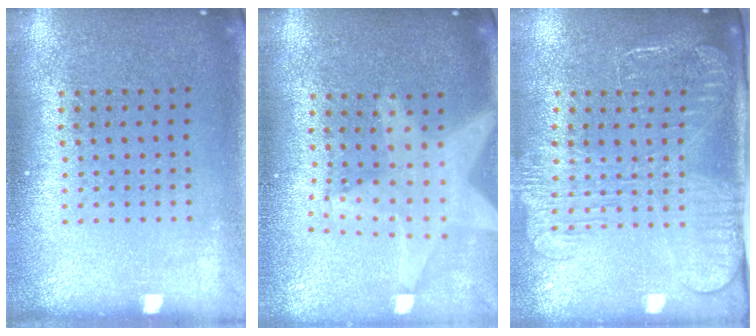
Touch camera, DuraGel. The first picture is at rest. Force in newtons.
{"total": 2.2, "press": 1.8, "slide": 1.2}
{"total": 2.6, "press": 2.0, "slide": 1.6}